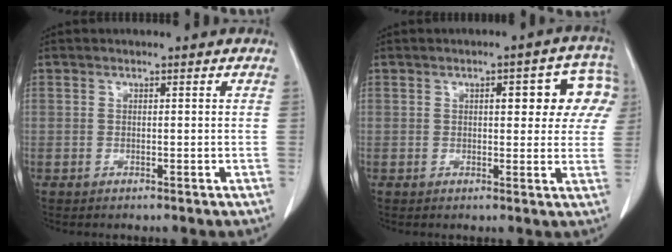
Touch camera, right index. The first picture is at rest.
{"total": 9.2, "force": [2.8, 3.7, 7.9], "torque": [-0.080, 0.025, 0.029]}